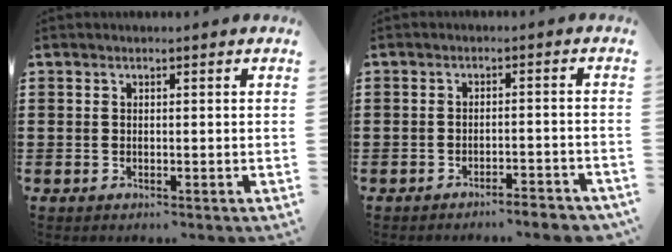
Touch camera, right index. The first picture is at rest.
{"total": 2.9, "force": [-2.8, -0.1, 0.7], "torque": [-0.013, -0.002, -0.058]}